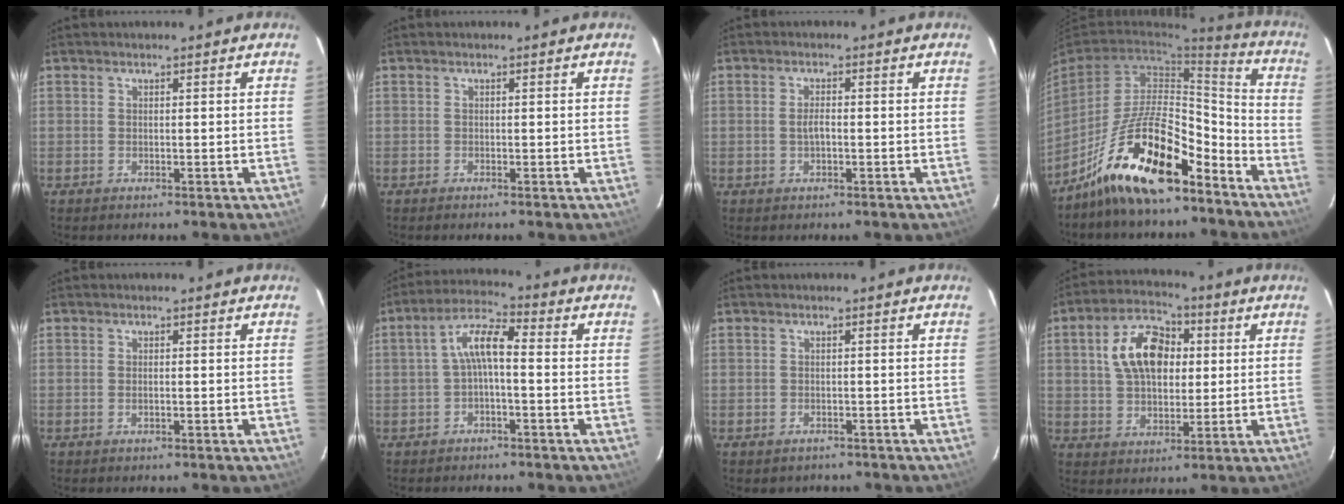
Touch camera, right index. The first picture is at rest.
{"total": 0.0}
{"total": 2.1, "force": [-0.4, 0.8, 1.9], "torque": [-0.038, 0.003, -0.008]}
{"total": 18.2, "force": [-12.8, 5.8, 11.6], "torque": [-0.211, 0.015, -0.220]}
{"total": 0.7, "force": [-0.2, 0.3, 0.6], "torque": [-0.011, -0.001, -0.004]}
{"total": 6.2, "force": [-0.9, 2.1, 5.8], "torque": [-0.124, 0.023, -0.018]}
{"total": 1.9, "force": [-1.3, 1.3, 0.4], "torque": [-0.012, -0.001, -0.013]}
{"total": 12.5, "force": [2.6, 8.1, 9.2], "torque": [-0.175, 0.031, 0.044]}